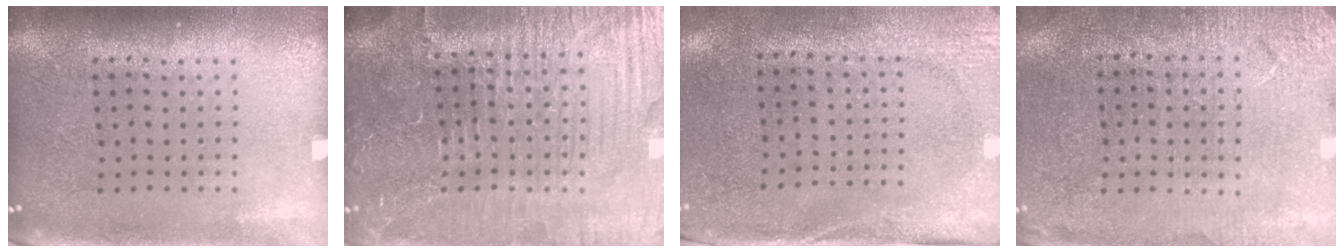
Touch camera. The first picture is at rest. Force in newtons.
{"total": 5.5, "press": 5.0, "slide": 2.1}
{"total": 2.7, "press": 2.1, "slide": 1.7}
{"total": 2.7, "press": 2.7, "slide": 0.1}